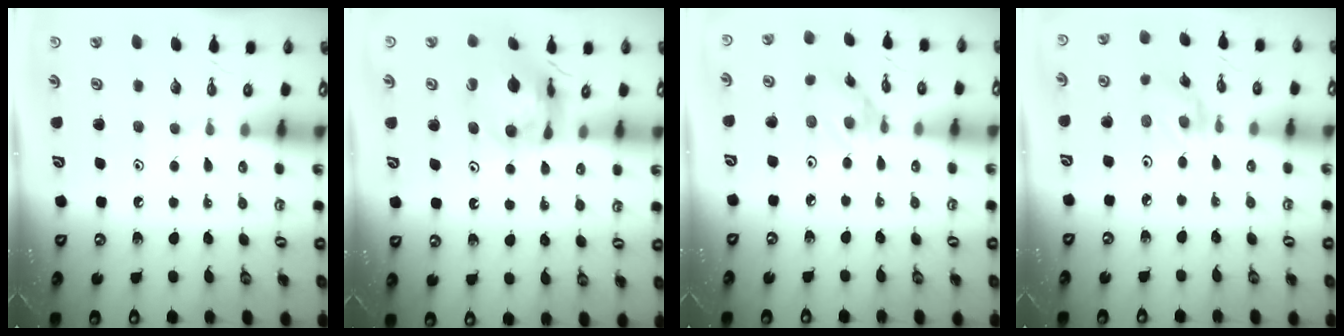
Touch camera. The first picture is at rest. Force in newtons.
{"total": 11.5, "press": 11.4, "slide": 1.4}
{"total": 2.7, "press": 2.7, "slide": 0.1}
{"total": 1.5, "press": 1.4, "slide": 0.3}